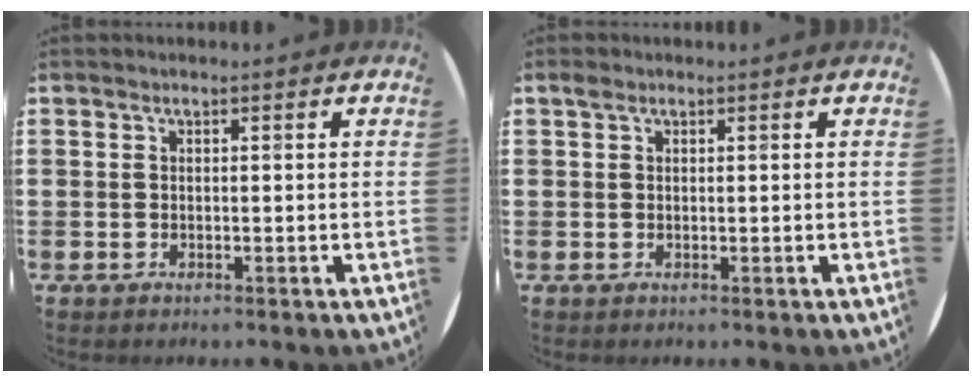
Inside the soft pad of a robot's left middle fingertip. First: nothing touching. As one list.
[{"total": 0.7, "force": [0.5, 0.5, 0.1], "torque": [0.005, 0.001, 0.007]}]